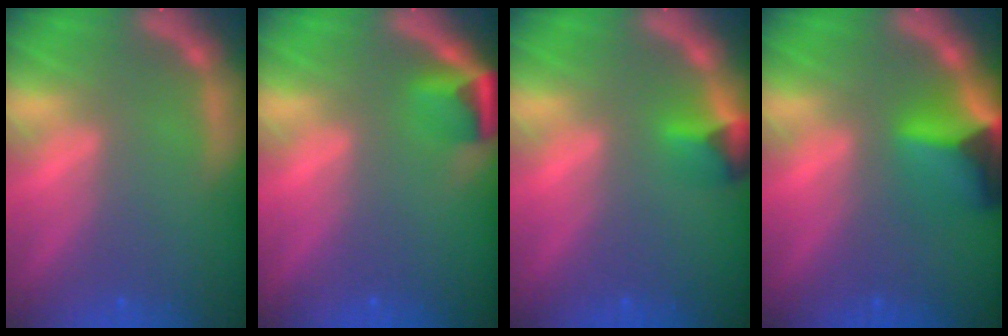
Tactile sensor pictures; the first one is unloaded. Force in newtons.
{"total": 2.9}
{"total": 2.4}
{"total": 6.4}